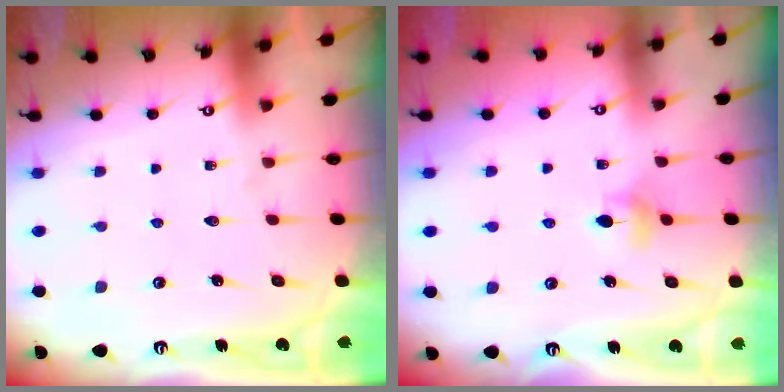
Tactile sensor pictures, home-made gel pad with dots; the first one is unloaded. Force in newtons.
{"total": 4.8, "press": 4.7, "slide": 0.7}